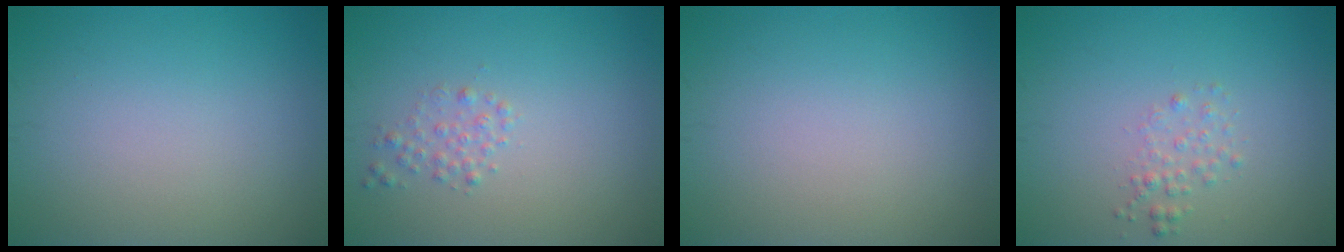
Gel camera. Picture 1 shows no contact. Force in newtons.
{"total": 1.2, "press": 1.2, "slide": 0.0}
{"total": 0.0}
{"total": 1.3, "press": 1.3, "slide": 0.1}